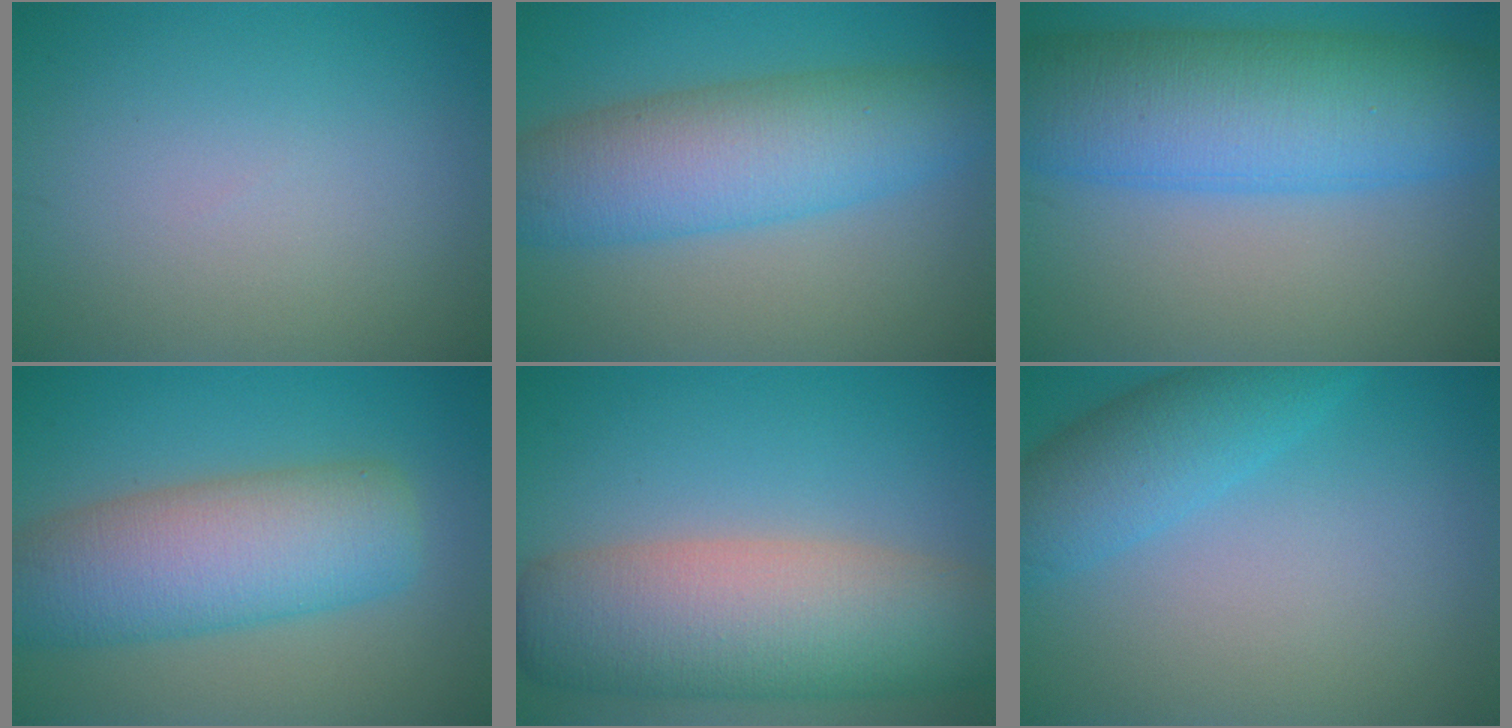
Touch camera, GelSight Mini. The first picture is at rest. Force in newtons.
{"total": 8.4, "press": 8.4, "slide": 0.1}
{"total": 11.6, "press": 11.6, "slide": 0.1}
{"total": 9.2, "press": 9.2, "slide": 0.3}
{"total": 10.8, "press": 10.8, "slide": 1.0}
{"total": 3.6, "press": 3.6, "slide": 0.1}